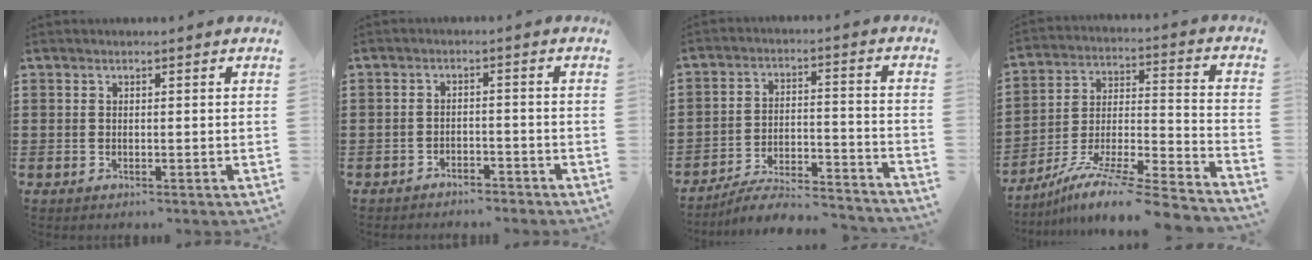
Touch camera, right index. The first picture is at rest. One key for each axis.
{"total": 2.4, "fx": -2.3, "fy": 0.5, "fz": 0.1, "tx": -0.010, "ty": 0.002, "tz": -0.050}
{"total": 6.1, "fx": -5.8, "fy": 0.7, "fz": 1.8, "tx": -0.032, "ty": 0.003, "tz": -0.114}
{"total": 10.3, "fx": -8.6, "fy": 0.5, "fz": 5.7, "tx": -0.094, "ty": 0.009, "tz": -0.169}